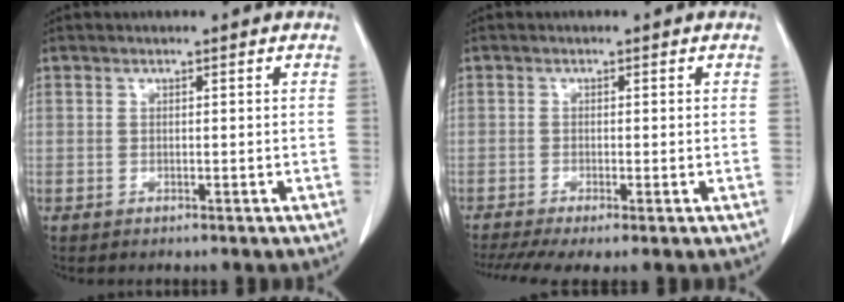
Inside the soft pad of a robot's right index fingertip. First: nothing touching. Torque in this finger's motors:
{"motor_torque": [0.73, -0.75, 0.16, 0.07]}